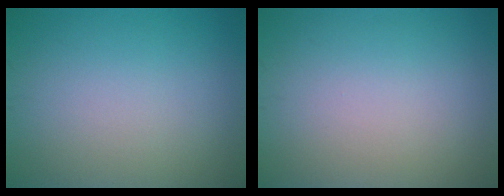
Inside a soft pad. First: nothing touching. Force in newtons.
{"total": 0.0}